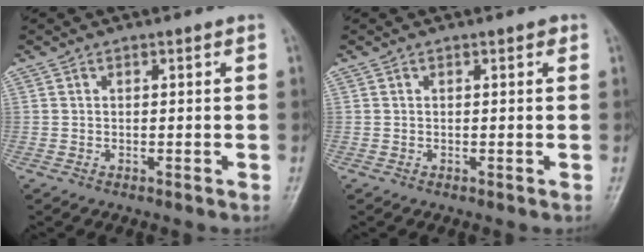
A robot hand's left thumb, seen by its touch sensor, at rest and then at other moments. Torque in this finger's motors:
{"motor_torque": [0.17, -0.01, -0.05, -0.09, 0.00]}